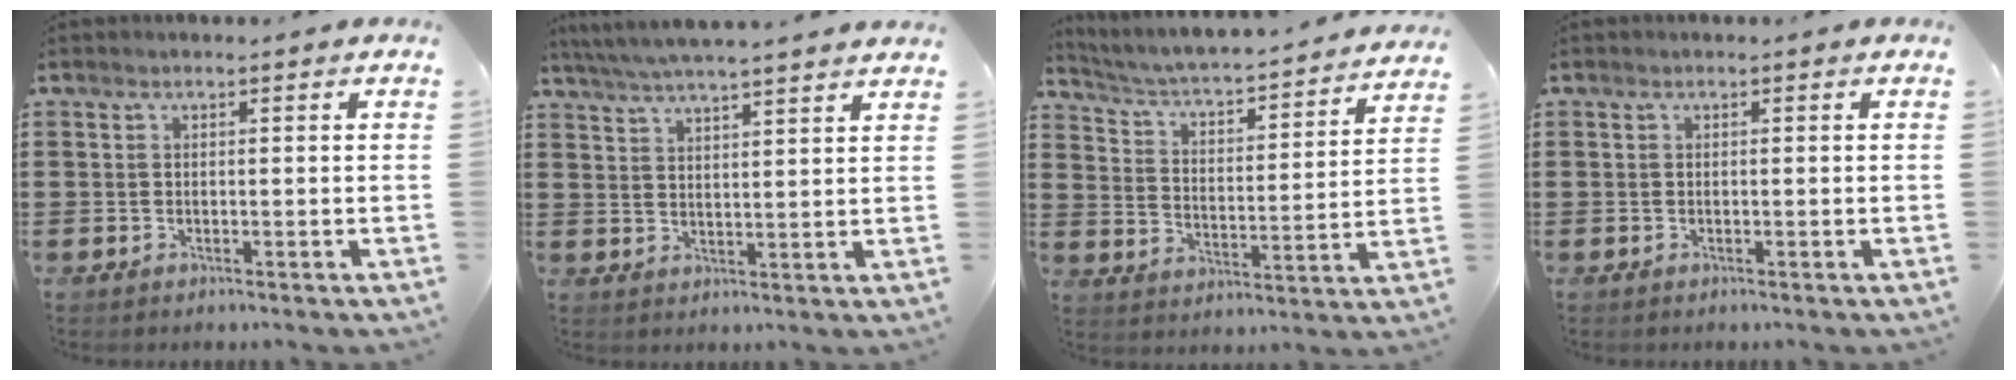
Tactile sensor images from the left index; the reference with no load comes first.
{"total": 4.7, "force": [4.5, -0.5, 1.3], "torque": [-0.040, -0.020, 0.080]}
{"total": 3.0, "force": [2.9, -0.2, 1.0], "torque": [-0.036, -0.035, 0.036]}
{"total": 0.0}